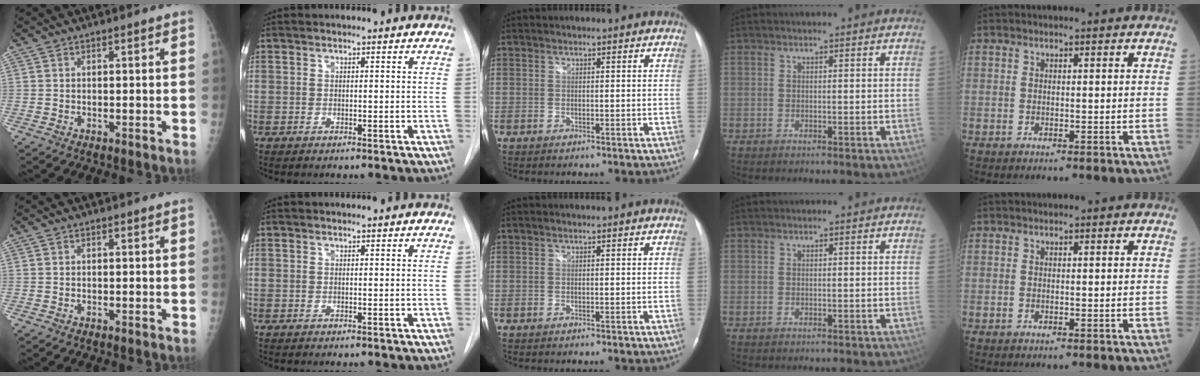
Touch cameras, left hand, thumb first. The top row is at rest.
{}